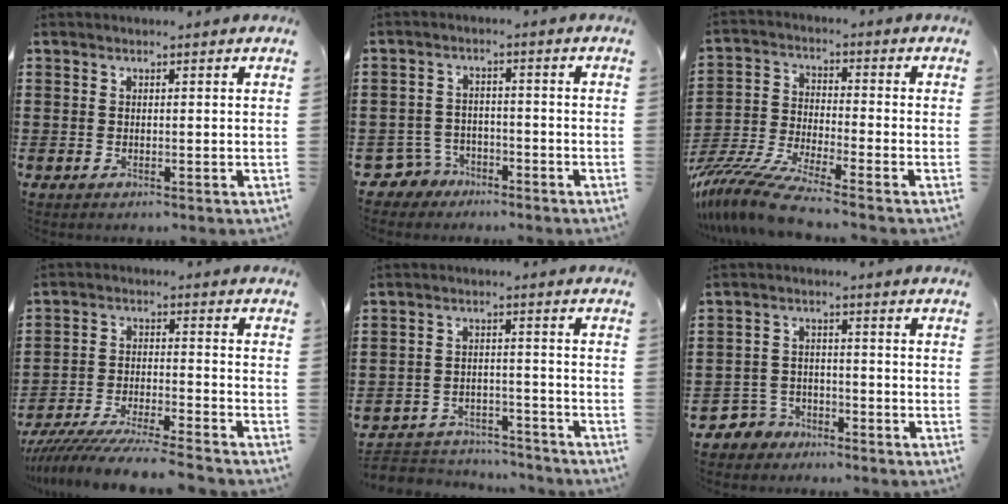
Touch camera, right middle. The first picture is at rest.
{"total": 3.8, "force": [-3.2, 2.0, 0.6], "torque": [-0.042, -0.004, -0.073]}
{"total": 8.4, "force": [-7.5, 0.2, 3.7], "torque": [-0.091, -0.011, -0.152]}
{"total": 7.7, "force": [-7.4, 0.0, 2.2], "torque": [-0.043, -0.003, -0.143]}
{"total": 4.3, "force": [-4.3, 0.9, 0.0], "torque": [-0.013, 0.004, -0.092]}
{"total": 3.6, "force": [-3.2, 1.6, 0.1], "torque": [-0.021, 0.000, -0.070]}